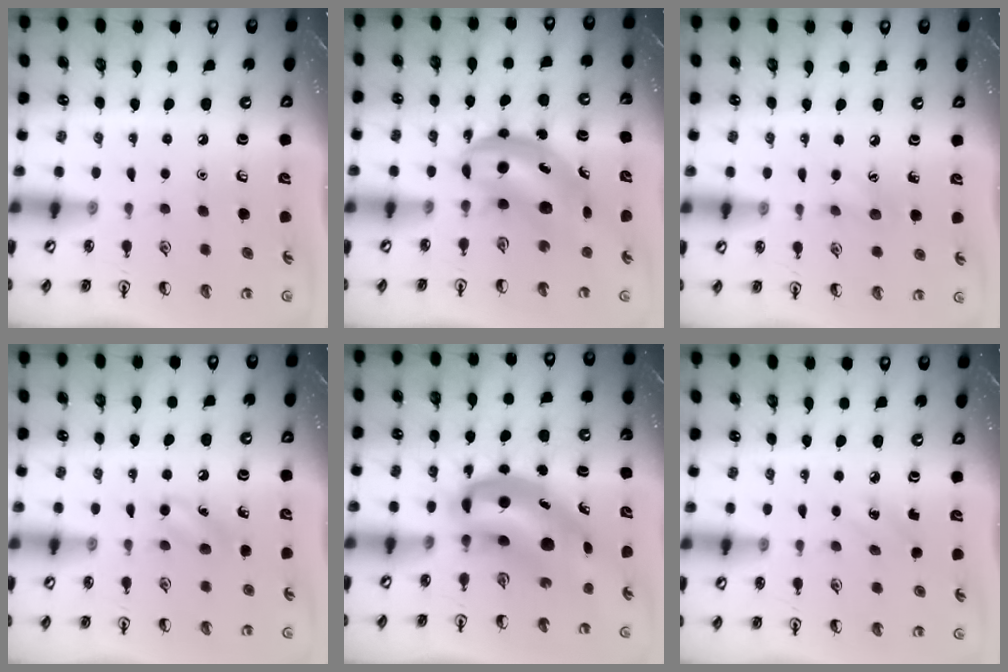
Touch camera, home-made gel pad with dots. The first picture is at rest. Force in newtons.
{"total": 6.1, "press": 5.9, "slide": 1.6}
{"total": 5.6, "press": 5.4, "slide": 1.6}
{"total": 6.0, "press": 5.7, "slide": 1.7}
{"total": 10.3, "press": 9.8, "slide": 3.2}
{"total": 2.8, "press": 2.6, "slide": 1.0}